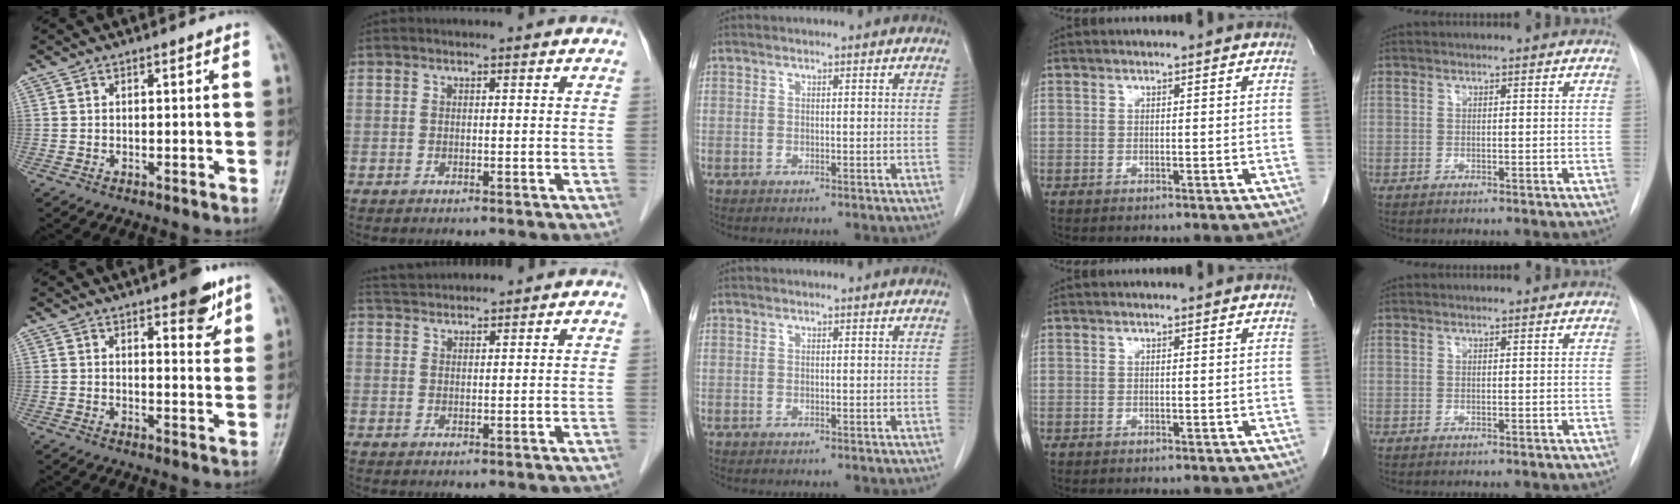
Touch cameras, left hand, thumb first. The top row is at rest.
{"thumb": {"total": 7.0, "force": [4.3, 2.6, 4.9], "torque": [-0.042, -0.023, 0.052]}, "index": {"total": 4.8, "force": [4.7, -0.3, 0.9], "torque": [-0.021, 0.032, 0.089]}}